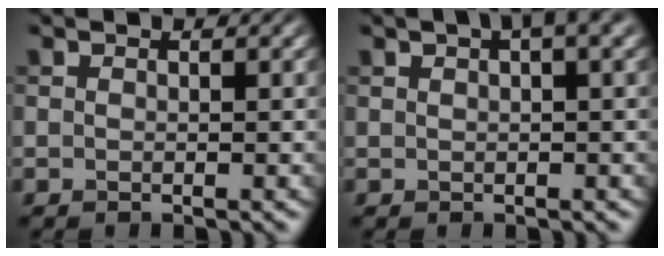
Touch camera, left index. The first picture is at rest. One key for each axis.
{"total": 3.2, "fx": 1.9, "fy": 0.6, "fz": 2.5, "tx": -0.031, "ty": 0.015, "tz": 0.031}